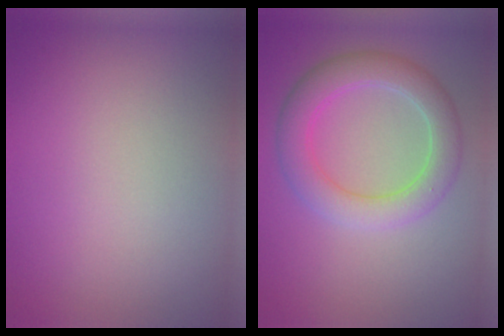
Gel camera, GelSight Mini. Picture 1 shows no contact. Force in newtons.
{"total": 4.5, "press": 4.5, "slide": 0.3}